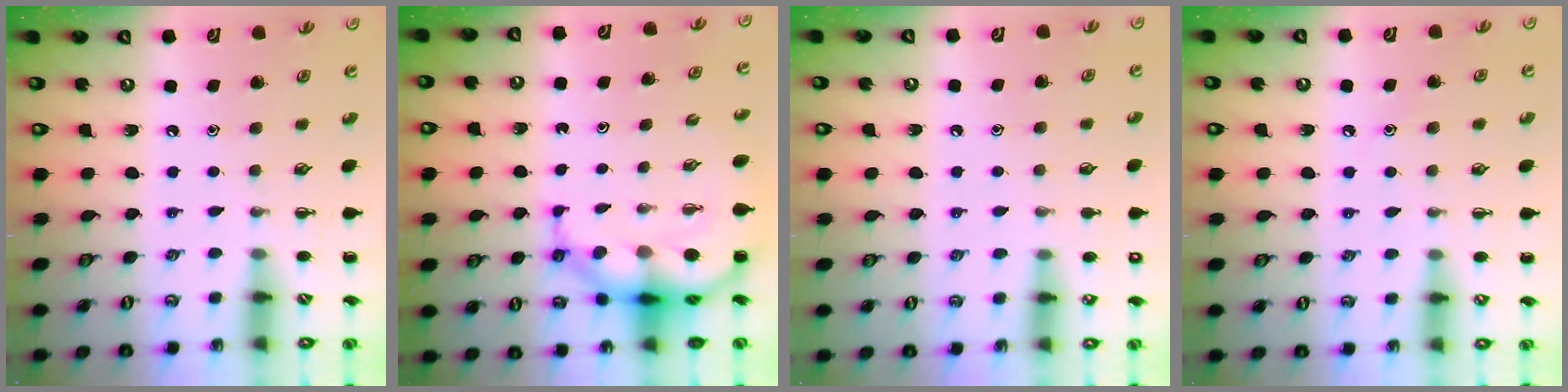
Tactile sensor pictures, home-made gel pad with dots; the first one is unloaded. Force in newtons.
{"total": 7.9, "press": 7.6, "slide": 2.1}
{"total": 6.0, "press": 5.6, "slide": 2.1}
{"total": 6.3, "press": 6.1, "slide": 1.8}